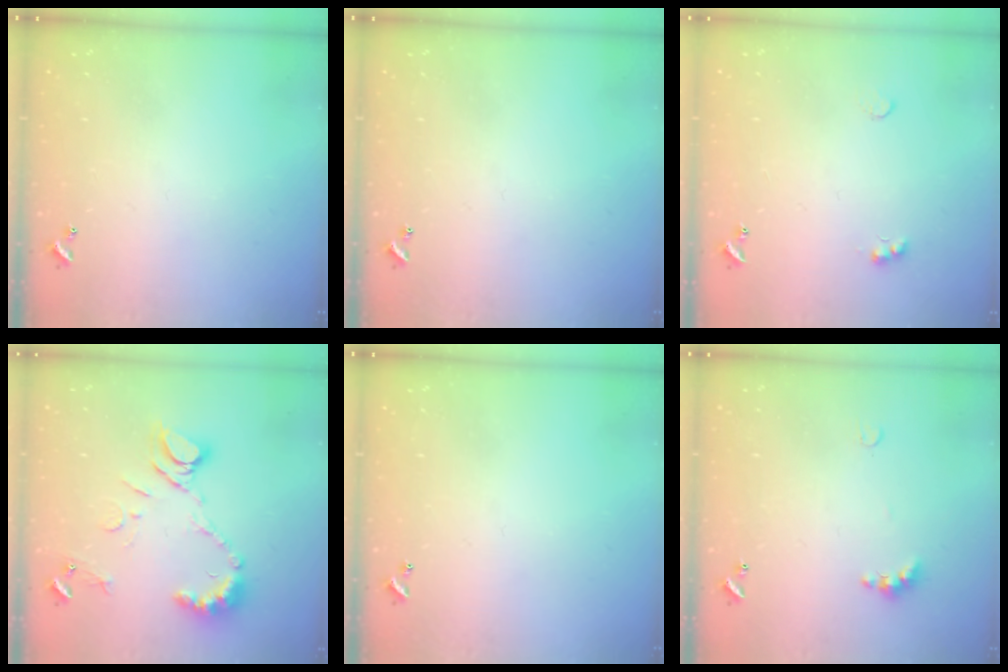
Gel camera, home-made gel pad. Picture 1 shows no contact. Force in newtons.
{"total": 0.0}
{"total": 3.8, "press": 3.7, "slide": 0.6}
{"total": 11.1, "press": 11.0, "slide": 1.3}
{"total": 0.0}
{"total": 3.2, "press": 3.1, "slide": 0.8}